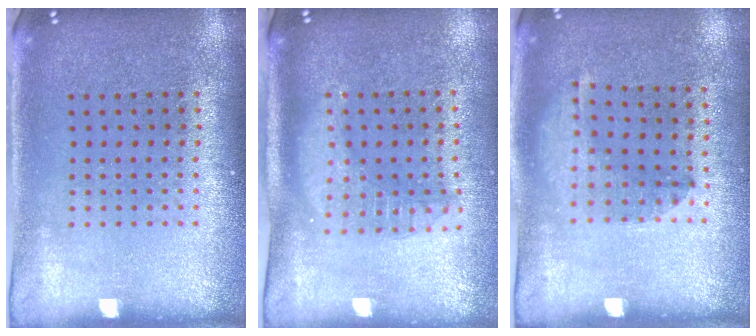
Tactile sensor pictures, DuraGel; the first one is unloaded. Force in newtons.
{"total": 1.8, "press": 1.6, "slide": 1.0}
{"total": 1.2, "press": 1.0, "slide": 0.7}